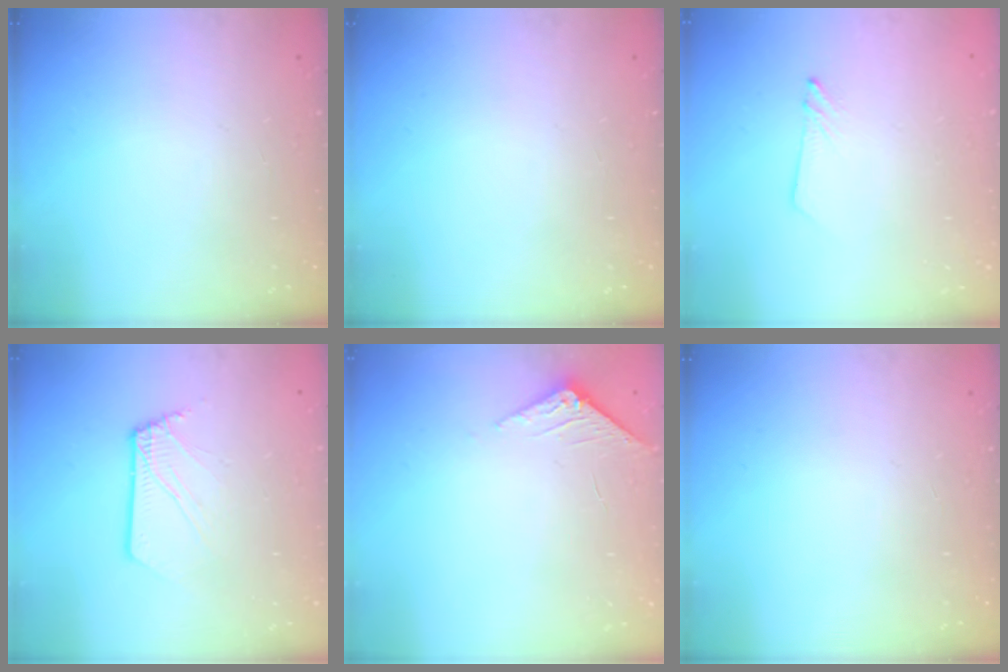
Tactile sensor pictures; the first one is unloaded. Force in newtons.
{"total": 0.0}
{"total": 1.5, "press": 1.5, "slide": 0.1}
{"total": 2.3, "press": 2.3, "slide": 0.1}
{"total": 4.3, "press": 4.3, "slide": 0.4}
{"total": 0.0}